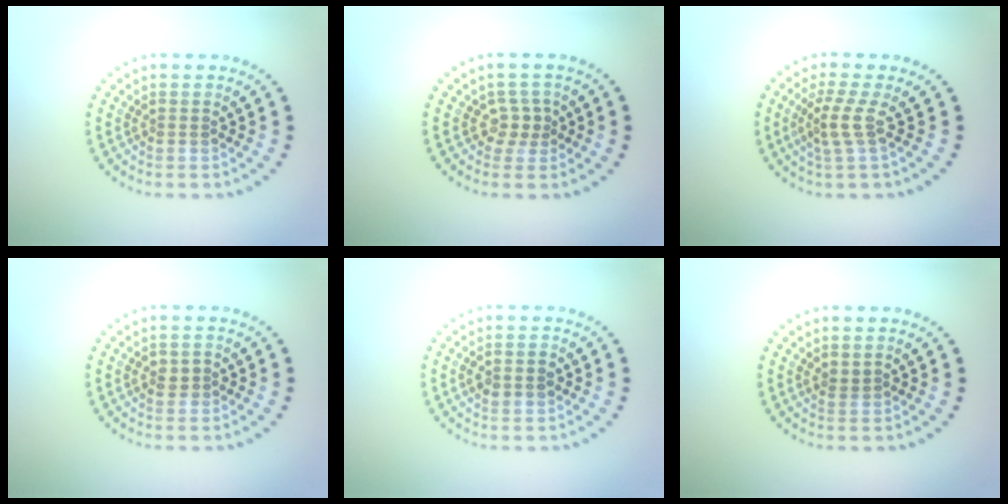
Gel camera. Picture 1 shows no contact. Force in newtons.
{"total": 1.7, "press": 1.3, "slide": 1.2}
{"total": 2.3, "press": 1.6, "slide": 1.7}
{"total": 1.2, "press": 1.2, "slide": 0.1}
{"total": 1.6, "press": 1.6, "slide": 0.1}
{"total": 0.8, "press": 0.7, "slide": 0.3}